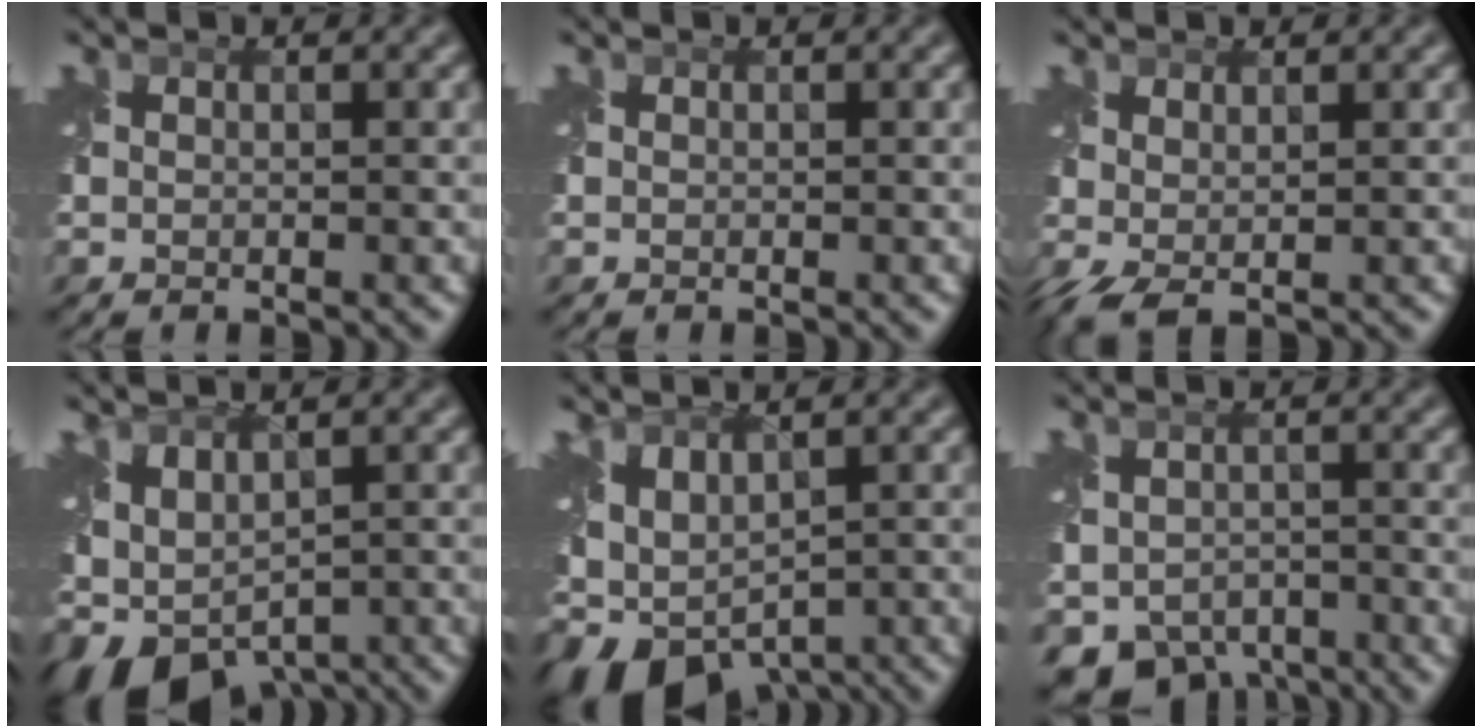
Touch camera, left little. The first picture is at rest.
{"total": 0.0}
{"total": 2.1, "force": [0.0, 0.7, 1.9], "torque": [-0.051, -0.001, -0.002]}
{"total": 8.0, "force": [-3.8, 4.1, 5.8], "torque": [-0.104, -0.019, -0.053]}
{"total": 8.5, "force": [-4.2, 4.4, 6.0], "torque": [-0.111, -0.022, -0.059]}
{"total": 6.9, "force": [-4.5, 4.5, 2.8], "torque": [-0.044, -0.028, -0.071]}